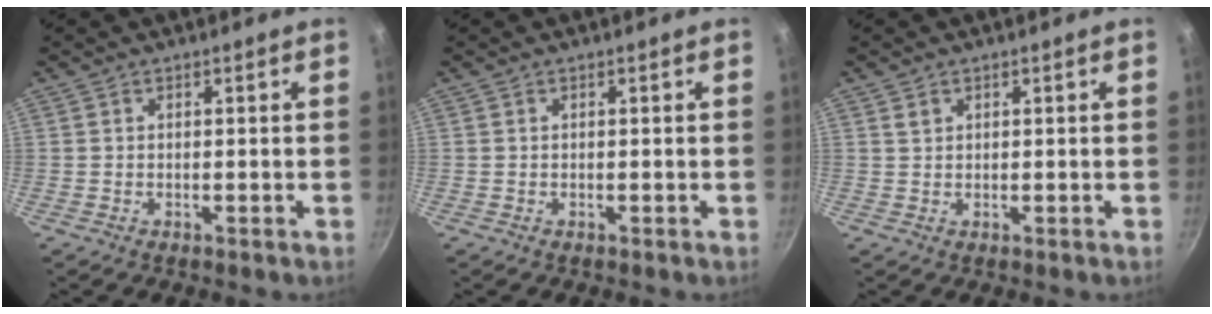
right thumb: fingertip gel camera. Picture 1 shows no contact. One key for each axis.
{"total": 0.0}
{"total": 1.2, "fx": 0.7, "fy": 0.9, "fz": 0.4, "tx": 0.001, "ty": -0.003, "tz": 0.013}